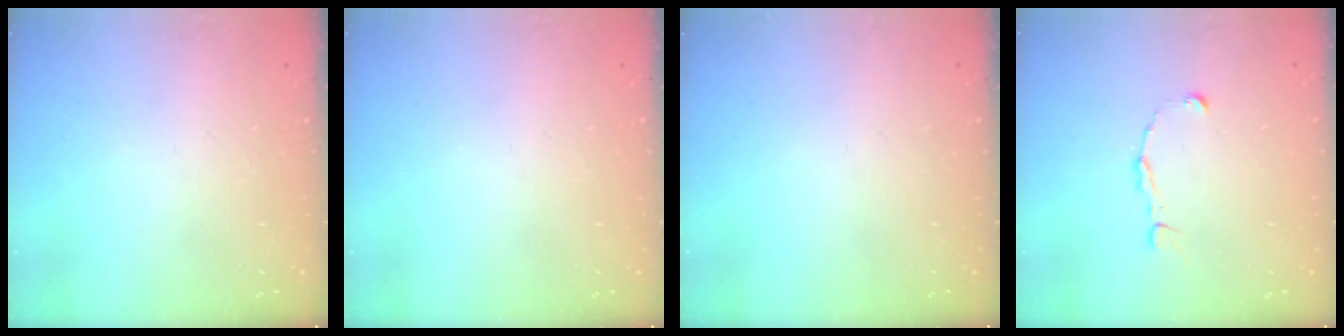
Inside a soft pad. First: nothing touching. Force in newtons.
{"total": 0.0}
{"total": 0.0}
{"total": 1.5, "press": 1.5, "slide": 0.1}